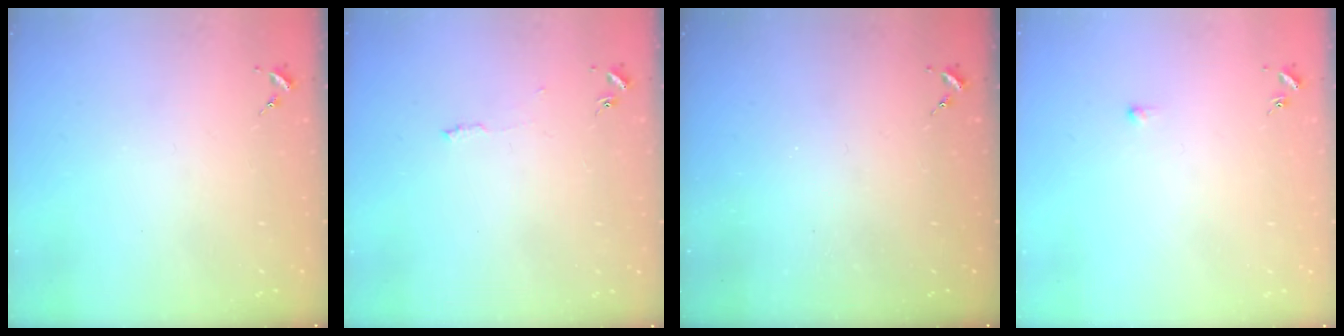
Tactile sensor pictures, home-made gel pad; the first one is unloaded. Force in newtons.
{"total": 4.0, "press": 3.9, "slide": 0.6}
{"total": 0.0}
{"total": 2.7, "press": 2.7, "slide": 0.6}